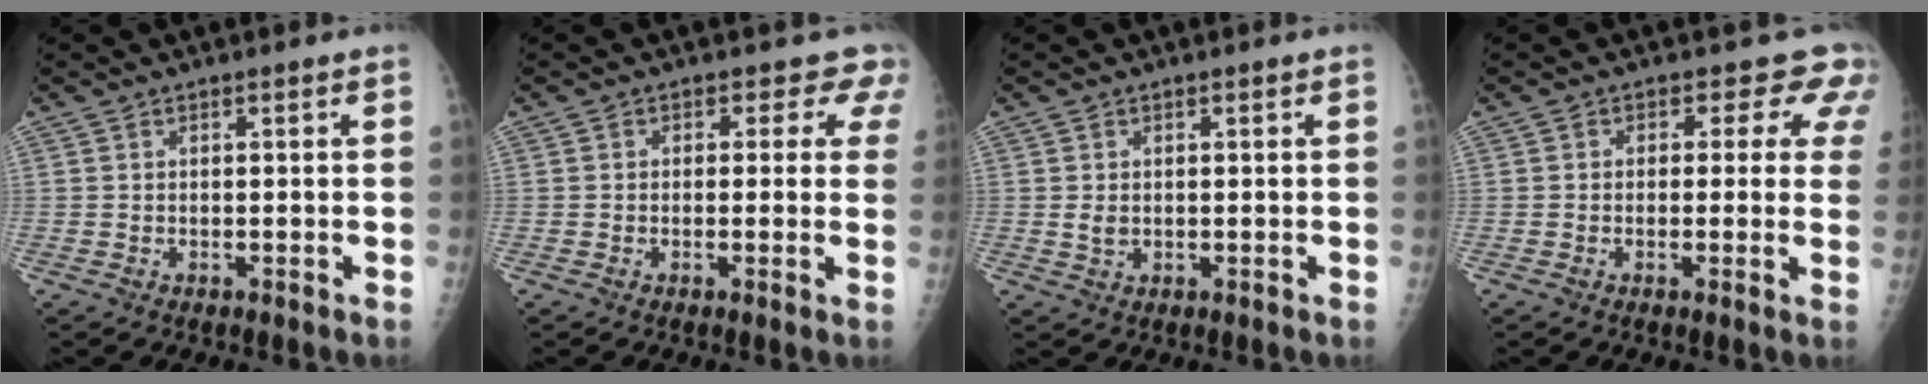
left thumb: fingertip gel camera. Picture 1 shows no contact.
{"total": 4.2, "force": [2.8, 3.1, -0.3], "torque": [0.049, -0.008, 0.003]}
{"total": 1.9, "force": [0.3, 1.6, 1.0], "torque": [-0.008, -0.002, 0.009]}
{"total": 6.4, "force": [4.1, 4.7, 1.6], "torque": [0.035, -0.009, 0.018]}